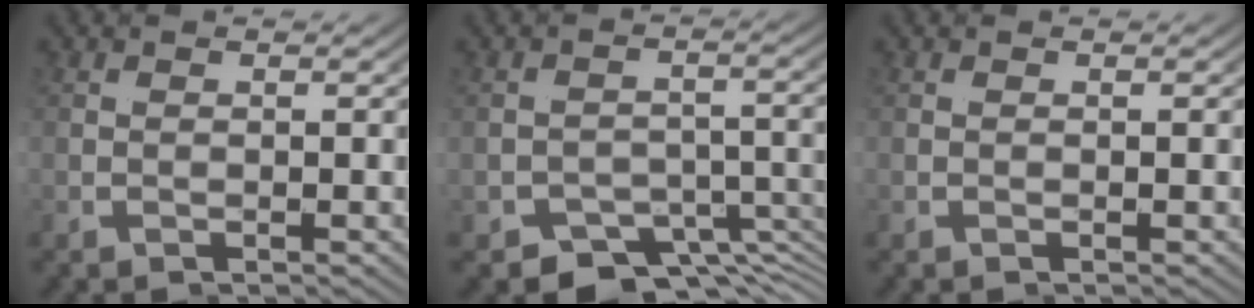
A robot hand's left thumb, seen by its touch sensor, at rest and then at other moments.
{"total": 5.2, "force": [-3.4, 3.3, 2.3], "torque": [-0.035, -0.027, -0.047]}
{"total": 0.0}